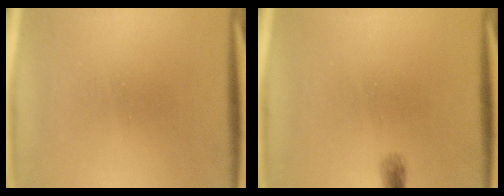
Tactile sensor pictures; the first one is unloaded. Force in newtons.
{"total": 0.6}